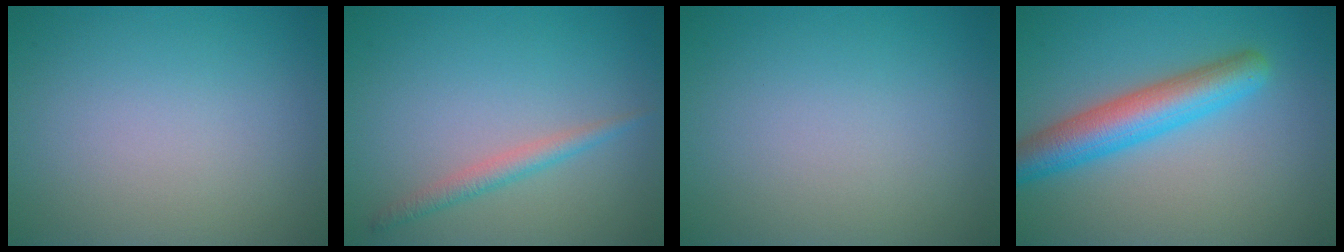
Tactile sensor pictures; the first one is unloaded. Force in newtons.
{"total": 1.8, "press": 1.8, "slide": 0.1}
{"total": 0.0}
{"total": 5.6, "press": 5.6, "slide": 0.1}